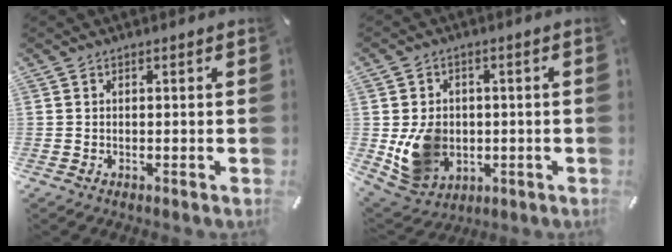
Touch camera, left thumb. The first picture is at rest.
{"total": 10.2, "force": [-0.8, 9.2, 4.3], "torque": [-0.096, 0.009, -0.007]}